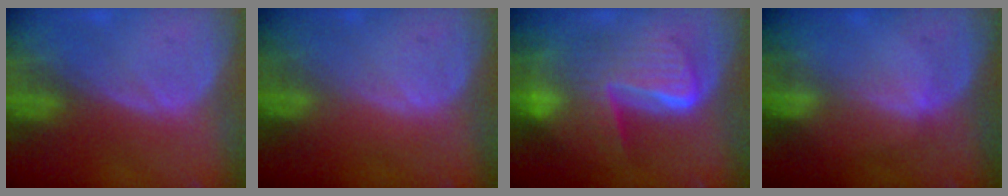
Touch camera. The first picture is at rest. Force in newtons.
{"total": 0.0}
{"total": 10.4, "press": 10.4, "slide": 0.9}
{"total": 1.3, "press": 0.9, "slide": 0.9}